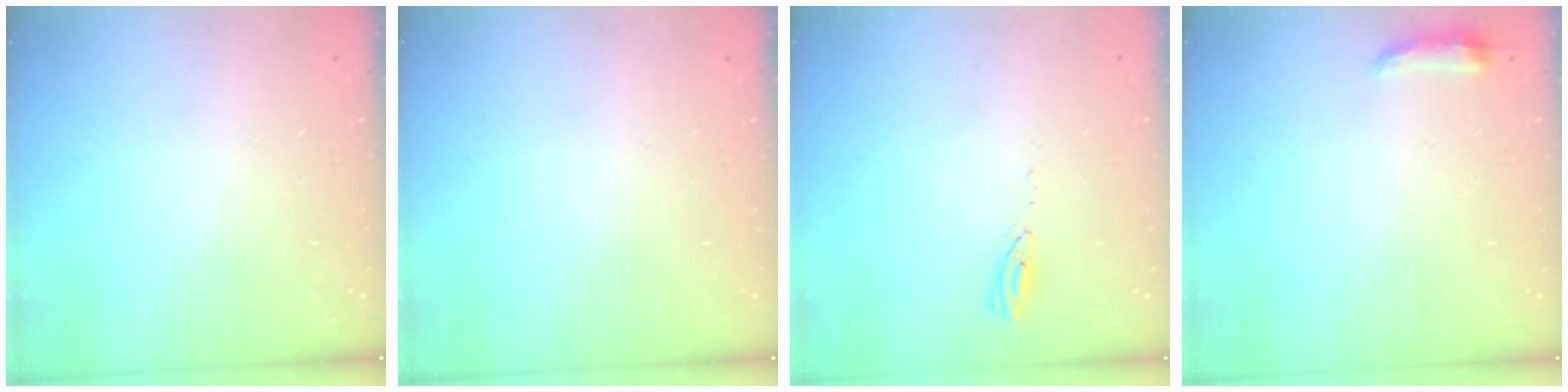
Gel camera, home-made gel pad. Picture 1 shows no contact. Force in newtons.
{"total": 0.0}
{"total": 2.8, "press": 2.8, "slide": 0.4}
{"total": 4.0, "press": 3.9, "slide": 0.8}